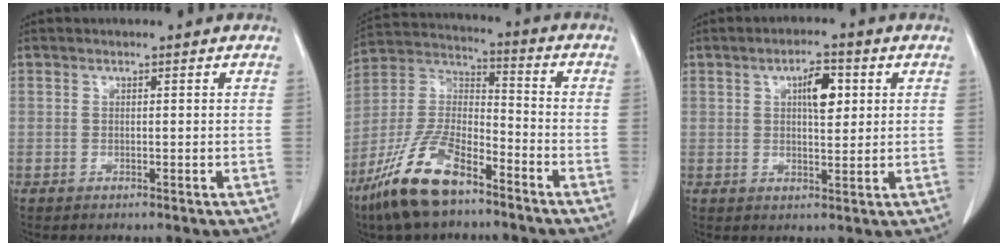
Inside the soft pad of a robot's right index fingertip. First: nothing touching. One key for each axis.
{"total": 14.7, "fx": -9.9, "fy": 5.0, "fz": 9.7, "tx": -0.207, "ty": -0.001, "tz": -0.191}
{"total": 5.2, "fx": 1.6, "fy": 1.9, "fz": 4.5, "tx": -0.074, "ty": 0.007, "tz": 0.025}